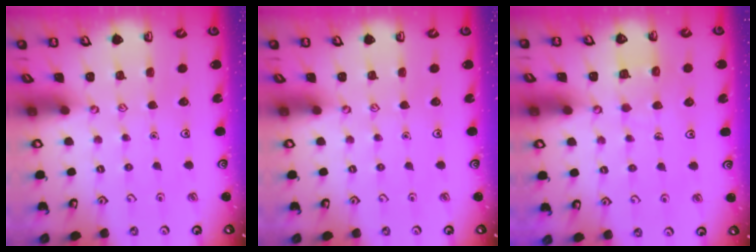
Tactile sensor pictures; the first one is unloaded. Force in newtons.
{"total": 0.0}
{"total": 5.1, "press": 5.1, "slide": 0.5}